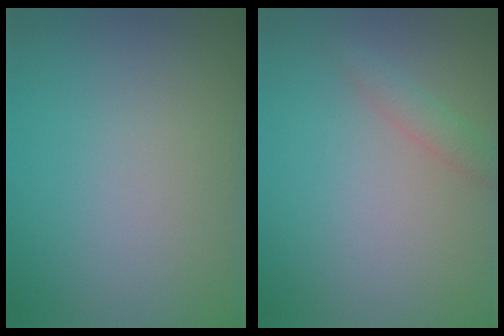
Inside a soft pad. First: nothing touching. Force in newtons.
{"total": 1.5, "press": 1.5, "slide": 0.0}